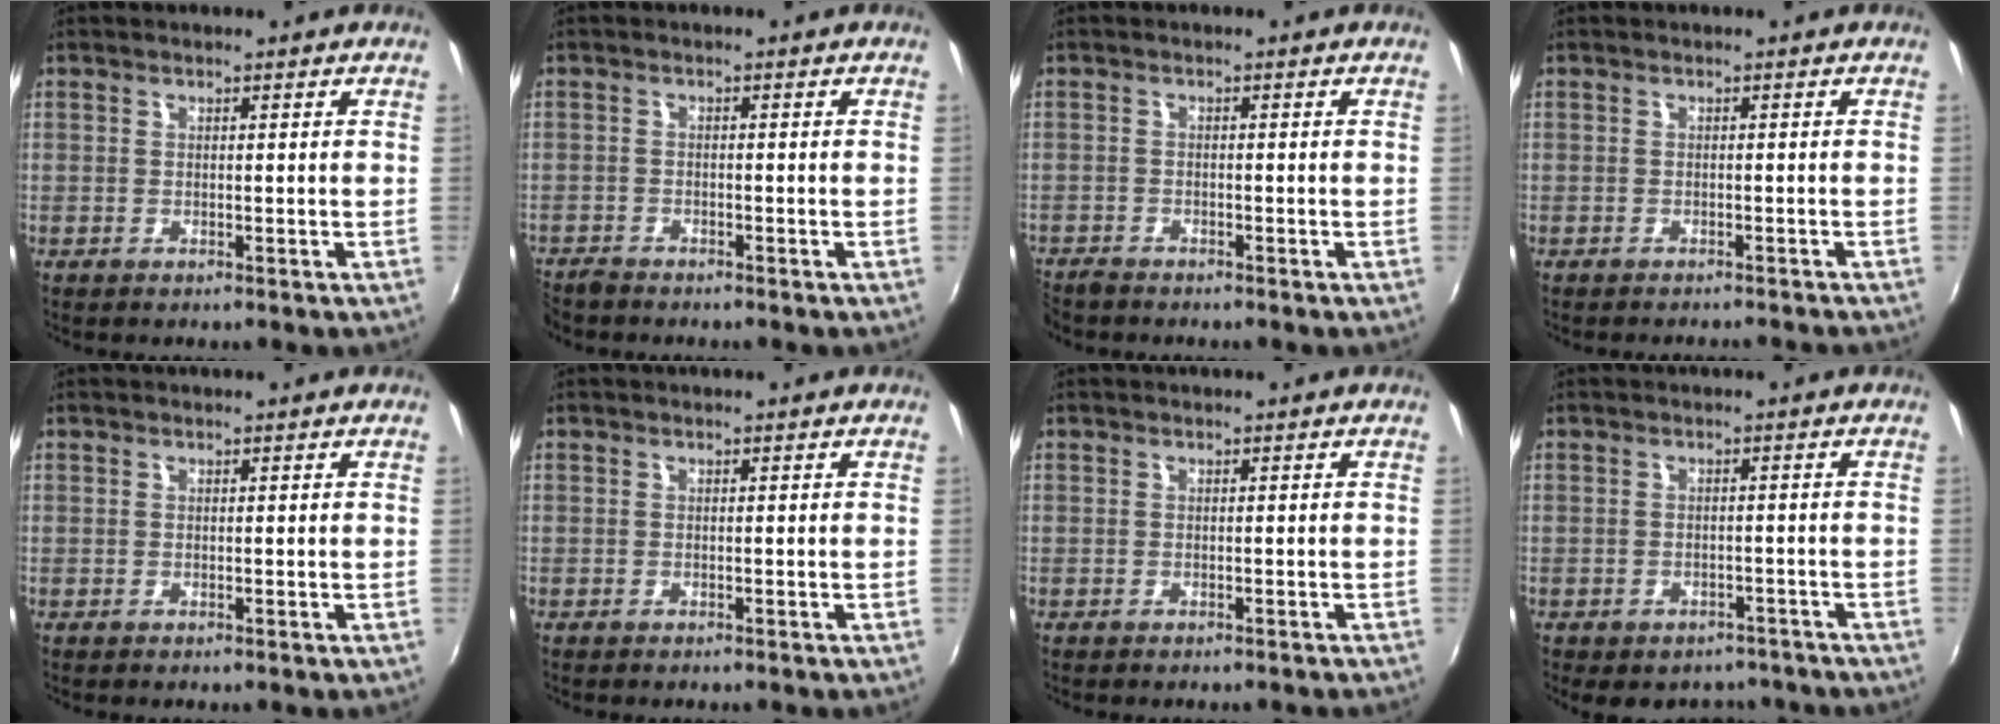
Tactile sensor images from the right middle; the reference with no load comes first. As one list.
[{"total": 3.3, "force": [-3.1, 0.9, 0.5], "torque": [-0.024, -0.014, -0.063]}, {"total": 2.8, "force": [-2.7, 0.7, 0.5], "torque": [-0.021, -0.014, -0.055]}, {"total": 4.1, "force": [-3.8, 0.6, 1.4], "torque": [-0.030, -0.010, -0.052]}, {"total": 0.0}, {"total": 0.0}, {"total": 0.9, "force": [-0.8, 0.2, 0.4], "torque": [-0.008, -0.004, -0.011]}, {"total": 8.3, "force": [-6.4, 4.4, 2.7], "torque": [-0.058, -0.006, -0.075]}]